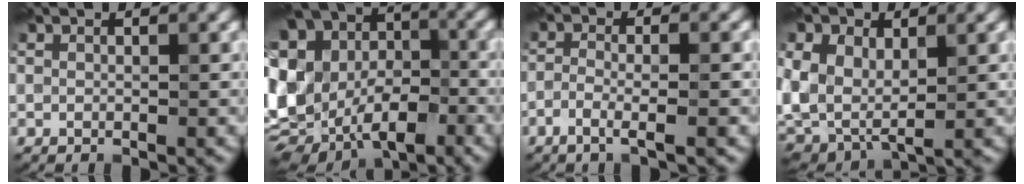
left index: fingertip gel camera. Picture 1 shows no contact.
{"total": 18.0, "force": [-1.5, 14.7, 10.3], "torque": [-0.240, 0.004, -0.026]}
{"total": 2.9, "force": [-1.6, 0.1, 2.4], "torque": [-0.049, 0.008, -0.034]}
{"total": 8.5, "force": [1.8, 5.7, 6.1], "torque": [-0.138, 0.009, 0.039]}